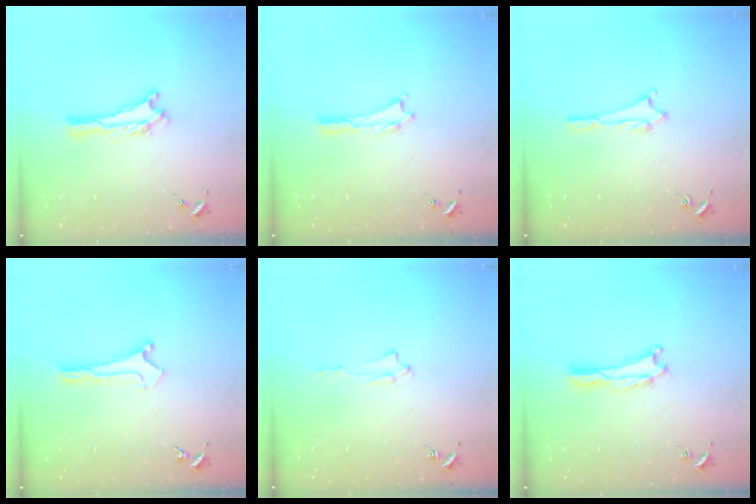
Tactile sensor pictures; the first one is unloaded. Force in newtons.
{"total": 0.0}
{"total": 1.5, "press": 1.5, "slide": 0.1}
{"total": 0.0}
{"total": 1.3, "press": 1.3, "slide": 0.2}
{"total": 0.0}